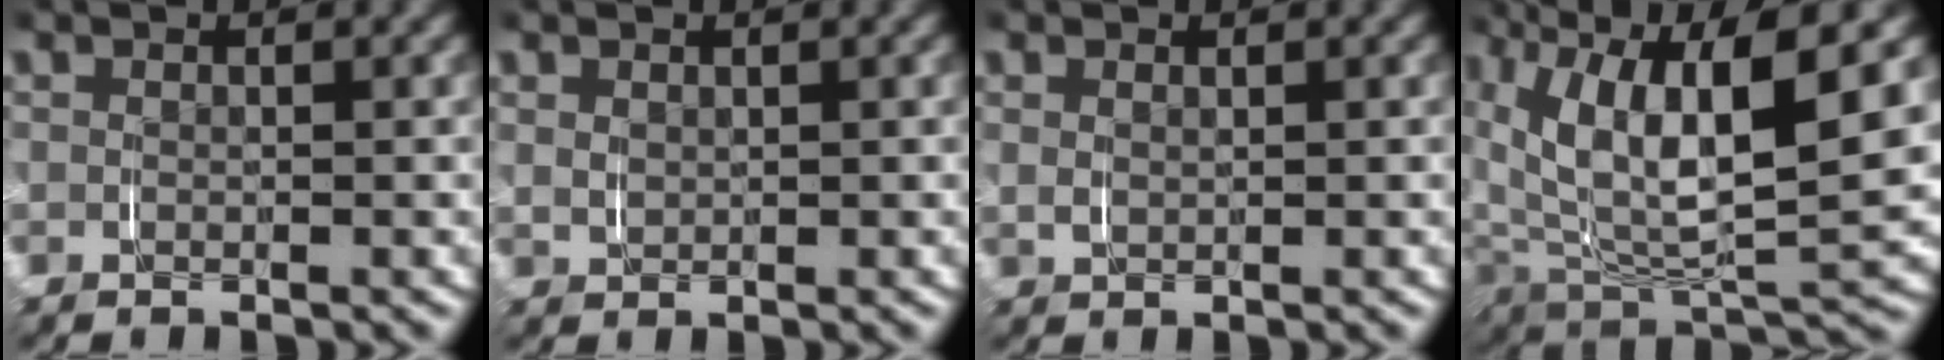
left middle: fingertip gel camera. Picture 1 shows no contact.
{"total": 1.1, "force": [0.6, 0.7, 0.5], "torque": [-0.014, -0.001, 0.018]}
{"total": 0.8, "force": [0.6, 0.4, 0.5], "torque": [-0.012, -0.002, 0.016]}
{"total": 13.4, "force": [2.2, 6.8, 11.3], "torque": [-0.196, -0.001, 0.041]}